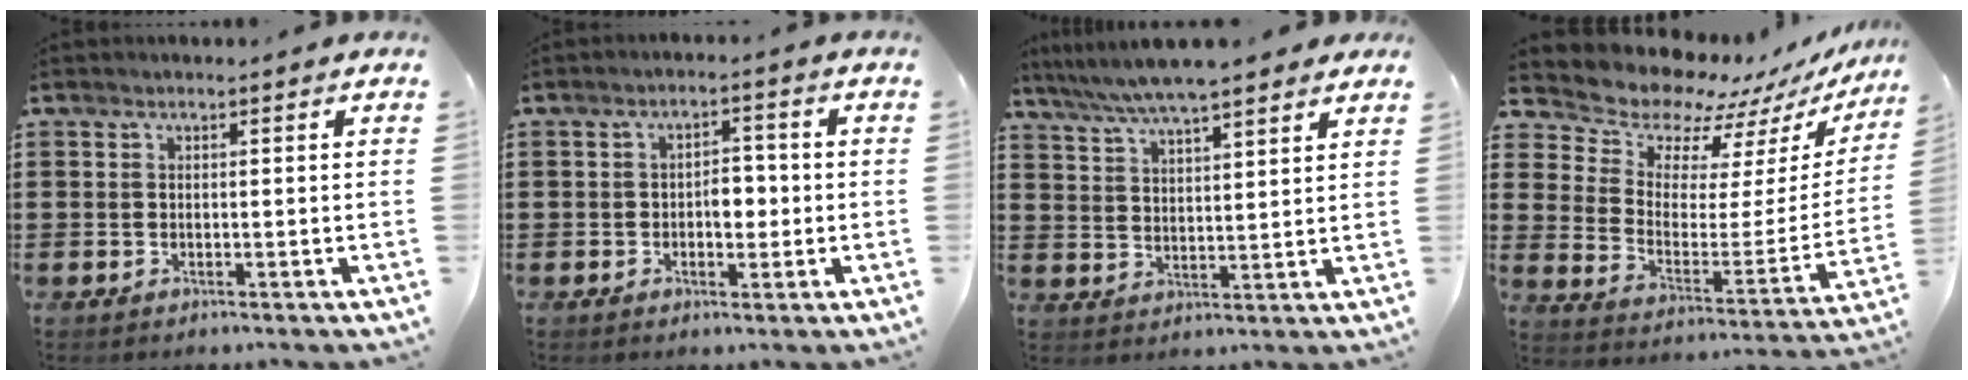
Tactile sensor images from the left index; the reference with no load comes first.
{"total": 3.7, "force": [-0.6, 2.2, 3.0], "torque": [-0.043, 0.001, -0.018]}
{"total": 6.3, "force": [5.7, 0.6, 2.8], "torque": [-0.074, -0.018, 0.099]}
{"total": 9.2, "force": [8.7, 2.9, 1.0], "torque": [-0.059, -0.081, 0.150]}